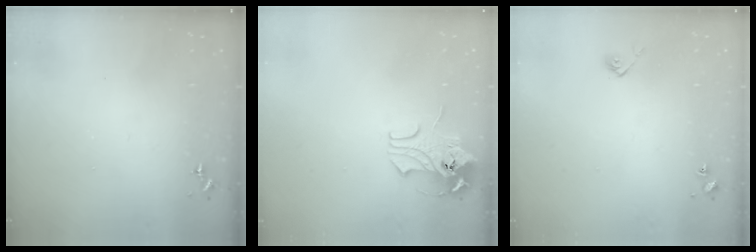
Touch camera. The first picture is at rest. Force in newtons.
{"total": 10.2, "press": 10.2, "slide": 1.1}
{"total": 5.2, "press": 5.1, "slide": 0.6}